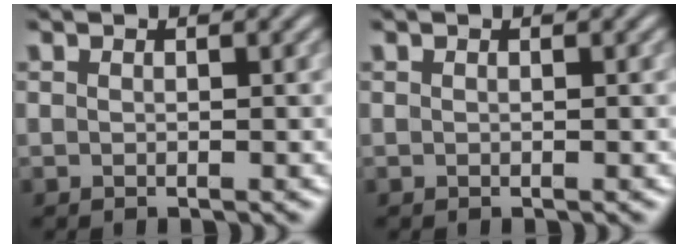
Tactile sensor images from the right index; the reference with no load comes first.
{"total": 0.0}